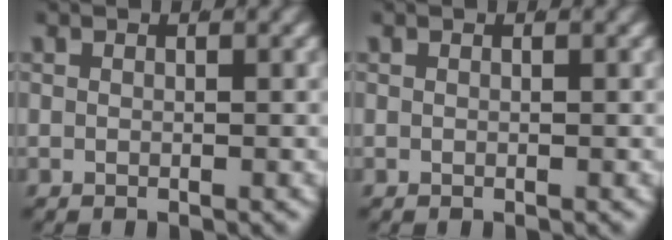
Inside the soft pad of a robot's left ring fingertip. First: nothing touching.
{"total": 0.0}